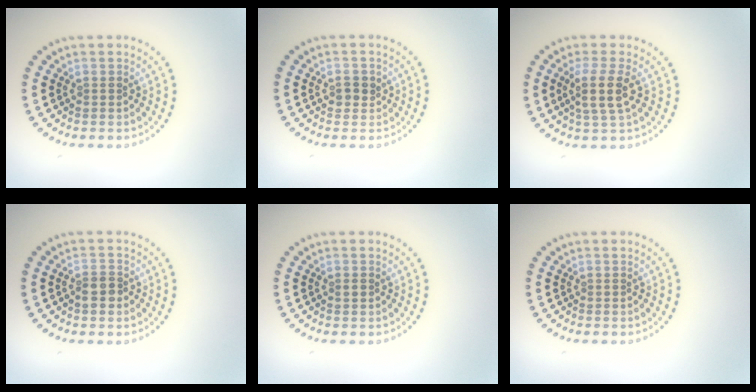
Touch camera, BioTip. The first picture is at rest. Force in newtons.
{"total": 1.3, "press": 1.3, "slide": 0.4}
{"total": 3.0, "press": 2.6, "slide": 1.4}
{"total": 1.9, "press": 1.7, "slide": 0.8}
{"total": 0.5, "press": 0.5, "slide": 0.1}
{"total": 0.0}